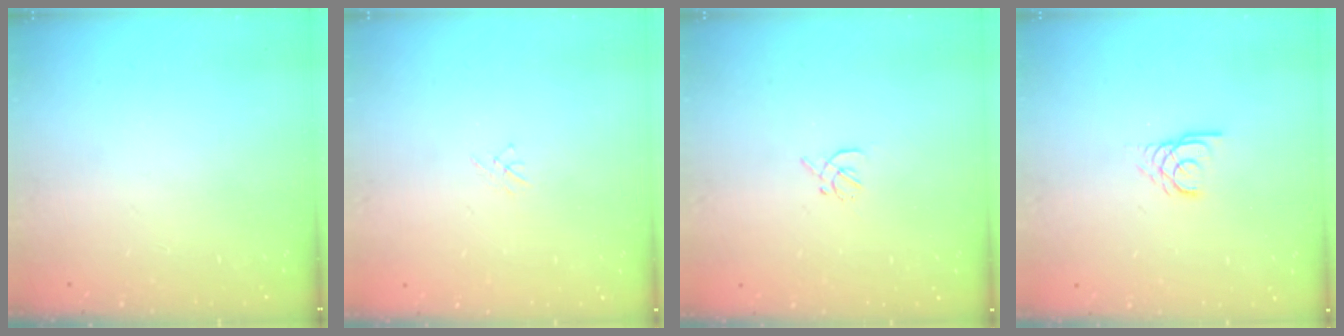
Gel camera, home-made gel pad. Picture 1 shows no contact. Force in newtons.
{"total": 1.5, "press": 1.4, "slide": 0.4}
{"total": 1.4, "press": 1.3, "slide": 0.5}
{"total": 3.0, "press": 3.0, "slide": 0.3}